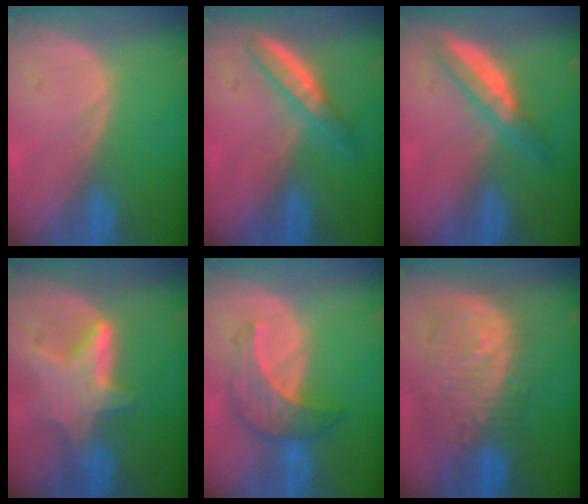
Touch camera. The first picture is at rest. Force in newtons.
{"total": 4.7, "press": 4.4, "slide": 1.4}
{"total": 5.7, "press": 5.2, "slide": 2.5}
{"total": 6.8, "press": 6.6, "slide": 1.7}
{"total": 5.8, "press": 5.8, "slide": 0.6}
{"total": 12.0, "press": 10.7, "slide": 5.5}